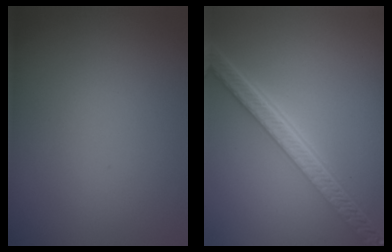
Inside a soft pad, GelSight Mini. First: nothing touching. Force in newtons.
{"total": 5.7, "press": 4.4, "slide": 3.7}